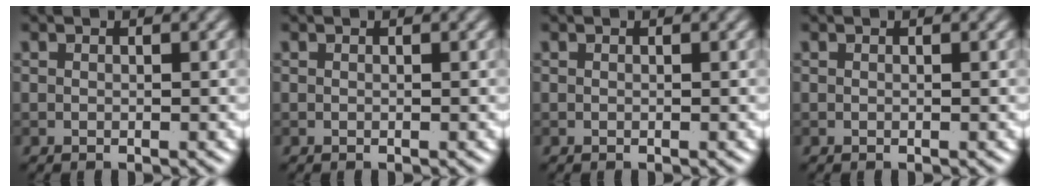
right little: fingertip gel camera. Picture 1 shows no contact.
{"total": 0.0}
{"total": 0.0}
{"total": 0.0}